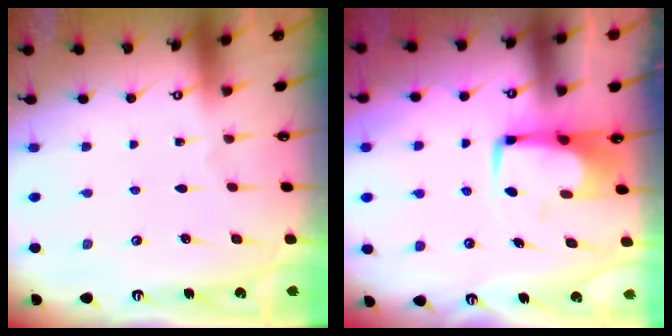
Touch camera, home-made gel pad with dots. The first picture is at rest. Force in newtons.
{"total": 6.4, "press": 6.3, "slide": 0.7}